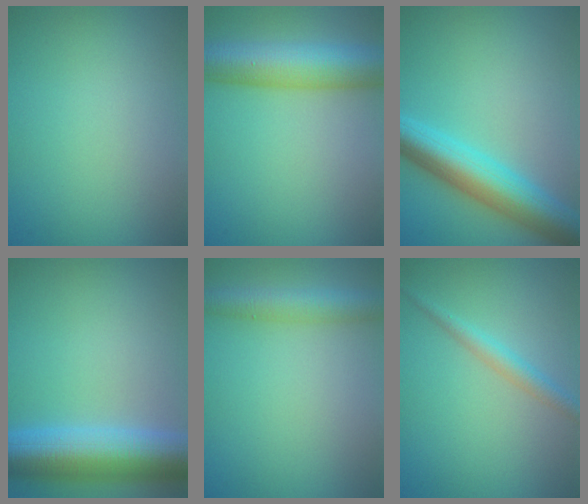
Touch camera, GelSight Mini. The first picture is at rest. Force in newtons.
{"total": 7.9, "press": 7.9, "slide": 0.2}
{"total": 7.0, "press": 7.0, "slide": 0.2}
{"total": 8.9, "press": 8.9, "slide": 0.2}
{"total": 3.5, "press": 3.5, "slide": 0.1}
{"total": 1.9, "press": 1.9, "slide": 0.0}